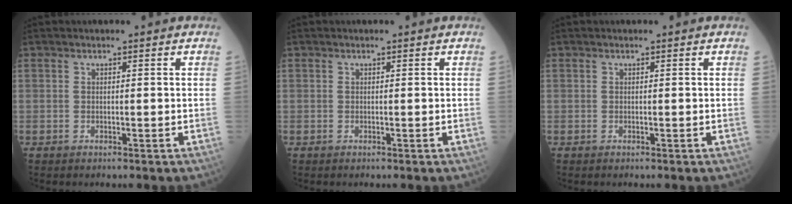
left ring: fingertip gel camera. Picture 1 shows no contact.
{"total": 0.0}
{"total": 0.0}